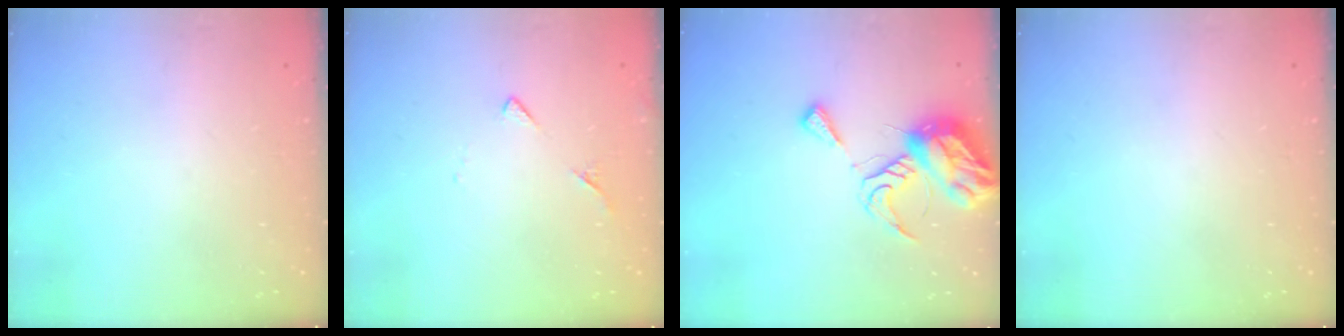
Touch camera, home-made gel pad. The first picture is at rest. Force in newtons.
{"total": 4.8, "press": 4.8, "slide": 0.5}
{"total": 11.9, "press": 11.8, "slide": 1.3}
{"total": 0.0}